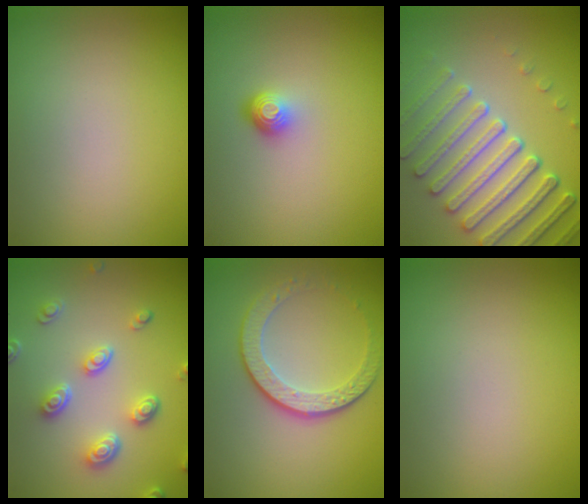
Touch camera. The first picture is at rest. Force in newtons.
{"total": 1.8, "press": 1.2, "slide": 1.3}
{"total": 7.3, "press": 5.5, "slide": 4.7}
{"total": 4.1, "press": 3.4, "slide": 2.3}
{"total": 4.2, "press": 3.1, "slide": 2.8}
{"total": 0.0}